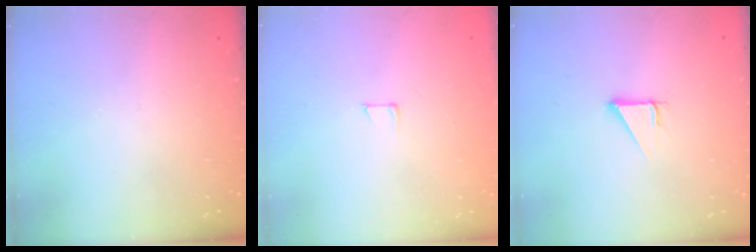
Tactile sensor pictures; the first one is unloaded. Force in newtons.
{"total": 4.4, "press": 4.4, "slide": 0.3}
{"total": 2.7, "press": 2.7, "slide": 0.3}